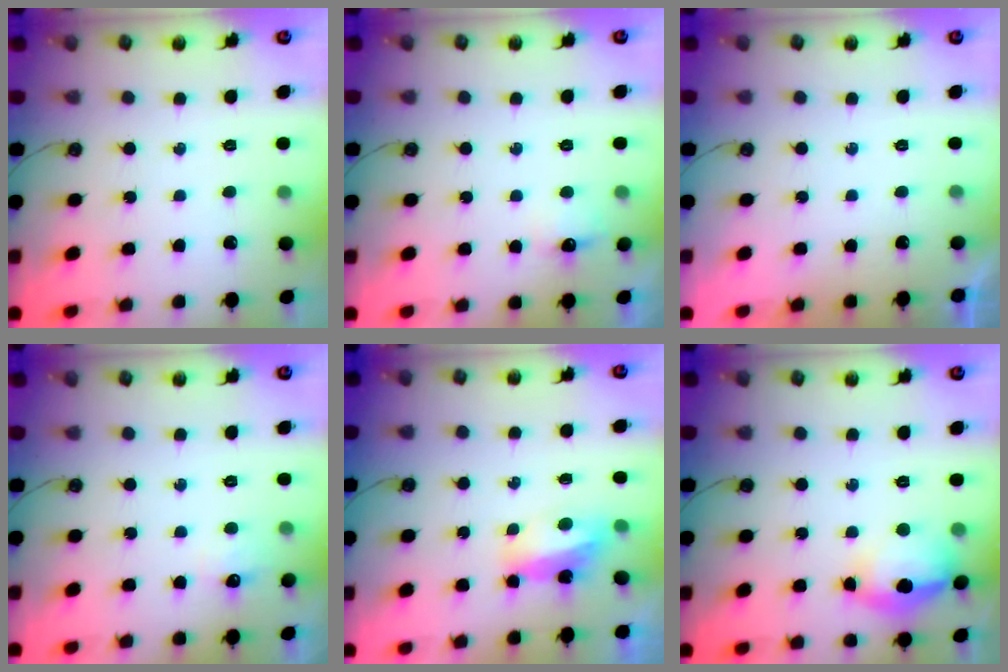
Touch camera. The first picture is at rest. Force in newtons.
{"total": 5.9, "press": 5.8, "slide": 1.0}
{"total": 0.0}
{"total": 5.2, "press": 5.2, "slide": 0.7}
{"total": 6.9, "press": 6.9, "slide": 0.5}
{"total": 20.0, "press": 15.4, "slide": 12.7}